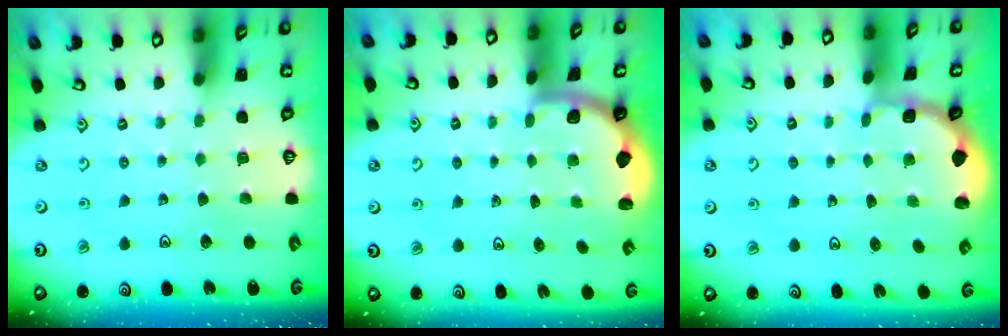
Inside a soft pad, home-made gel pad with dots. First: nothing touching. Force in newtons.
{"total": 1.7, "press": 1.7, "slide": 0.3}
{"total": 1.4, "press": 1.3, "slide": 0.3}